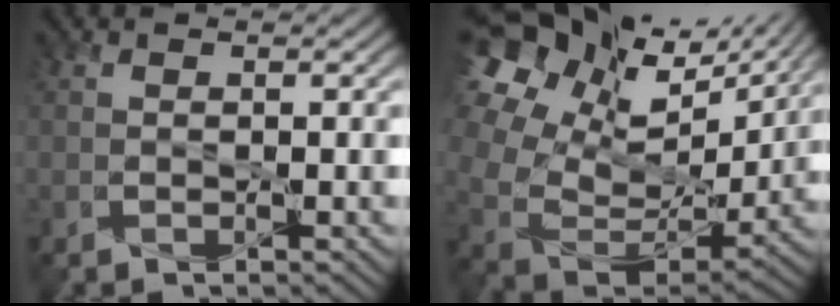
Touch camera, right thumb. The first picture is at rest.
{"total": 20.0, "force": [11.7, 12.4, 10.6], "torque": [-0.259, 0.058, 0.215]}